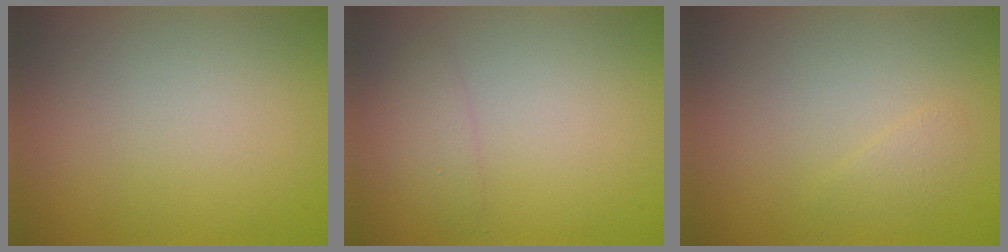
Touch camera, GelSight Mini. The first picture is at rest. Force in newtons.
{"total": 1.4, "press": 1.4, "slide": 0.1}
{"total": 0.9, "press": 0.9, "slide": 0.1}